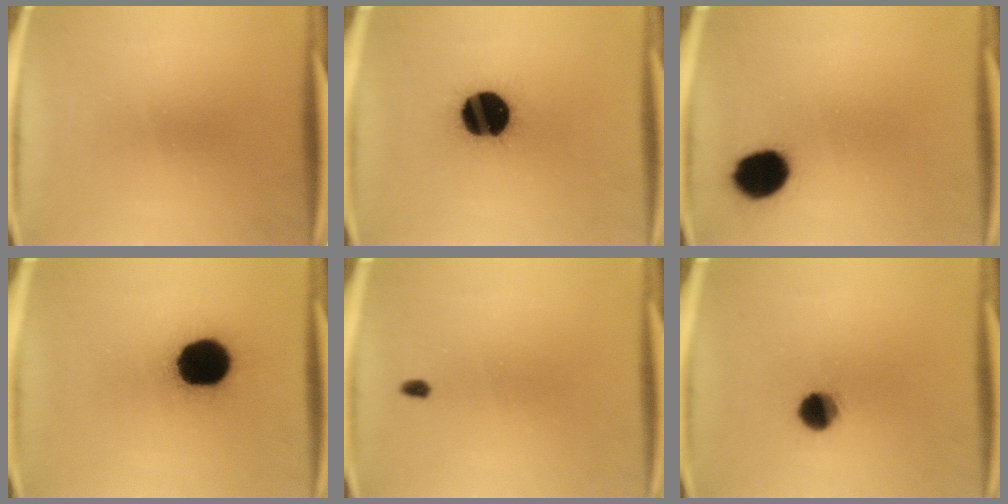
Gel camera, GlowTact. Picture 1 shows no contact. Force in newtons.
{"total": 19.7}
{"total": 10.6}
{"total": 18.6}
{"total": 1.1}
{"total": 6.5}